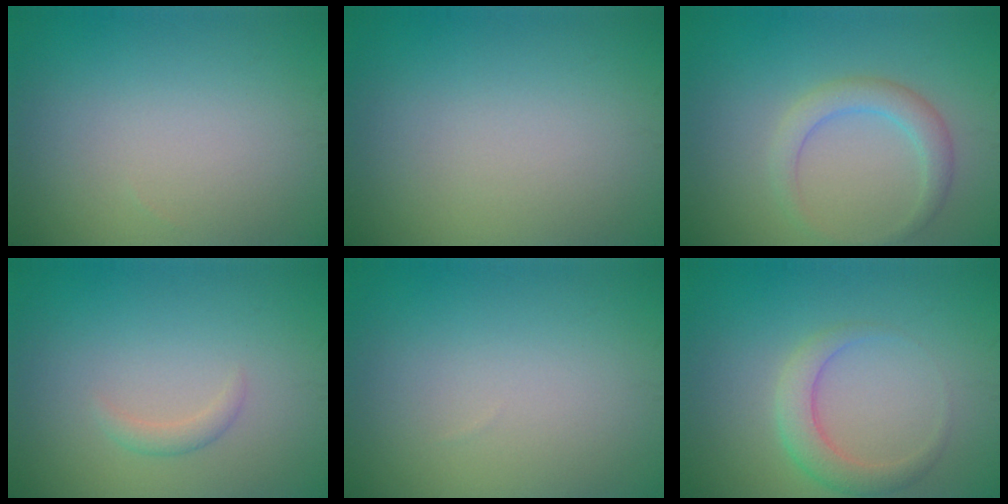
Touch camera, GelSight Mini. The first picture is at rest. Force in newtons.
{"total": 0.0}
{"total": 2.8, "press": 2.8, "slide": 0.0}
{"total": 1.1, "press": 1.1, "slide": 0.1}
{"total": 0.0}
{"total": 2.9, "press": 2.9, "slide": 0.1}